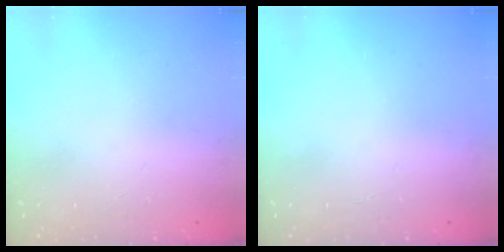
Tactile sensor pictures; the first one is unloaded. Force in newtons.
{"total": 2.0, "press": 2.0, "slide": 0.2}